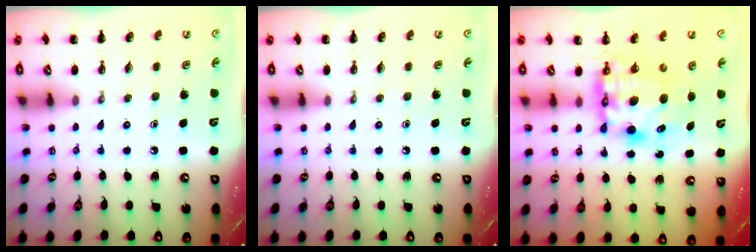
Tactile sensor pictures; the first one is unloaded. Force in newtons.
{"total": 0.0}
{"total": 8.5, "press": 8.2, "slide": 2.2}